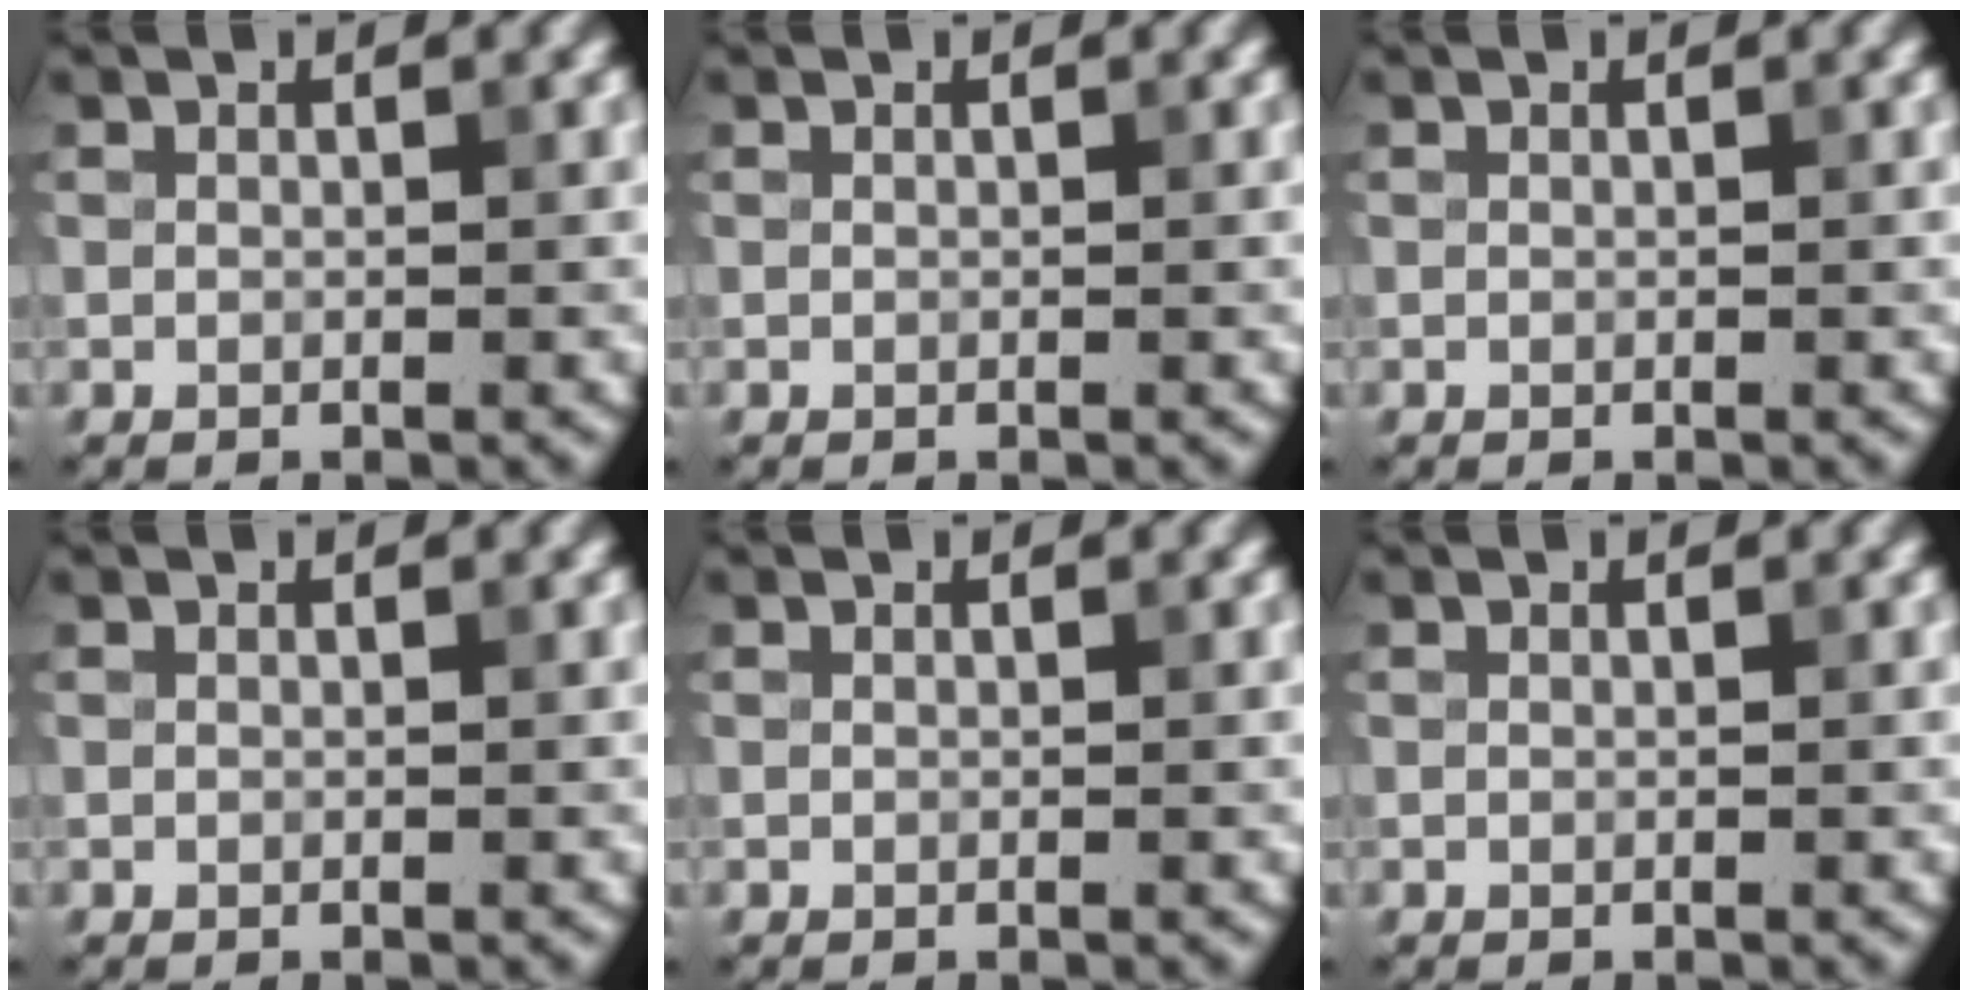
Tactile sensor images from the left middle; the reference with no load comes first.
{"total": 0.0}
{"total": 0.0}
{"total": 0.0}
{"total": 0.0}
{"total": 0.0}